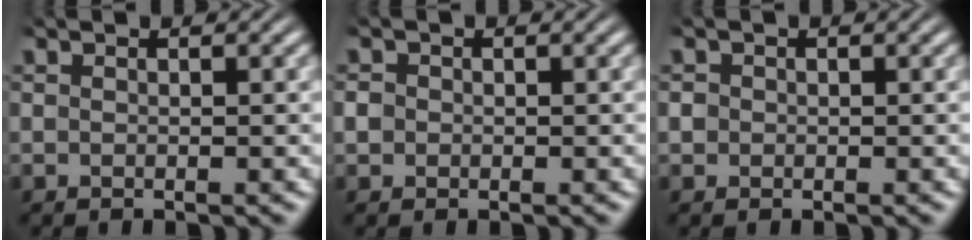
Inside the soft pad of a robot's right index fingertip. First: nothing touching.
{"total": 1.6, "force": [-0.2, 1.5, 0.5], "torque": [-0.021, -0.005, -0.003]}
{"total": 1.5, "force": [-0.1, 1.4, 0.4], "torque": [-0.018, -0.007, -0.001]}